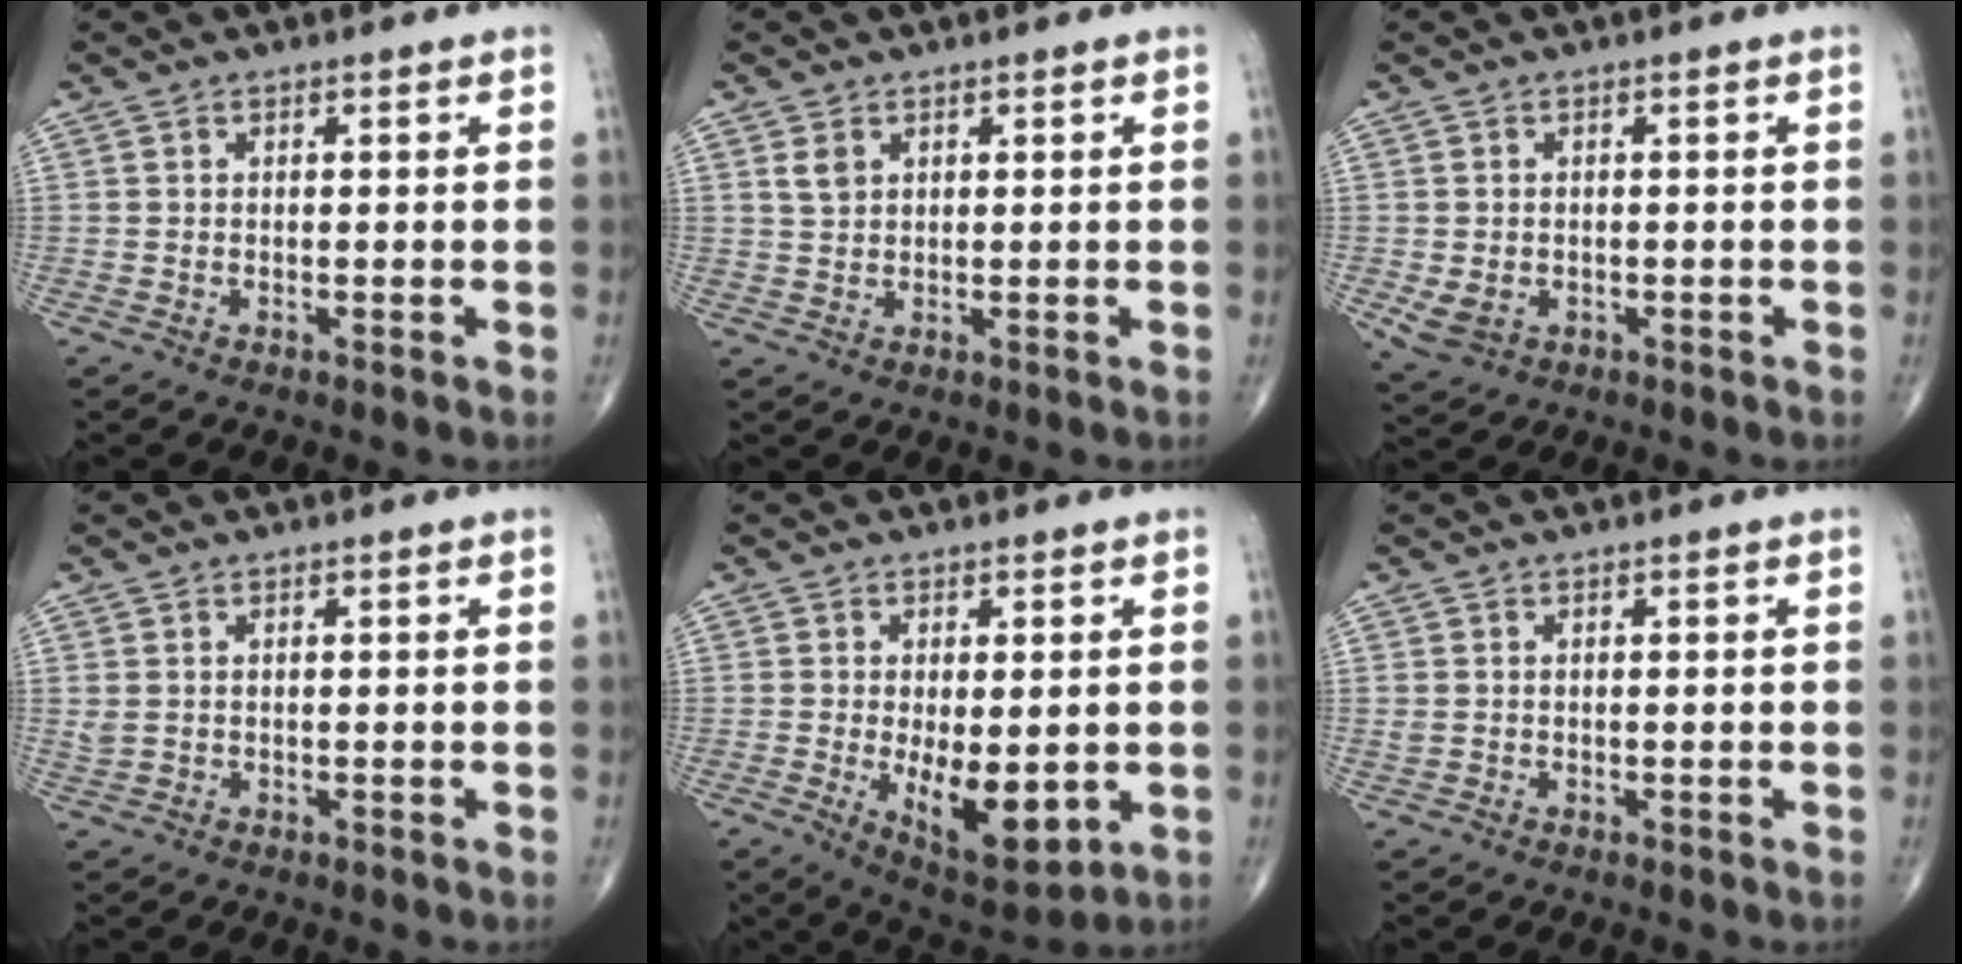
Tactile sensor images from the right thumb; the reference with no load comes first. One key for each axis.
{"total": 2.5, "fx": 1.2, "fy": 1.8, "fz": 1.4, "tx": -0.021, "ty": -0.003, "tz": 0.027}
{"total": 3.9, "fx": -0.8, "fy": 3.1, "fz": 2.2, "tx": -0.042, "ty": -0.001, "tz": -0.003}
{"total": 1.4, "fx": 0.4, "fy": 1.0, "fz": 1.0, "tx": -0.027, "ty": 0.005, "tz": 0.013}
{"total": 11.0, "fx": -1.8, "fy": 5.0, "fz": 9.7, "tx": -0.131, "ty": -0.020, "tz": -0.014}
{"total": 0.9, "fx": 0.1, "fy": 0.7, "fz": 0.5, "tx": -0.013, "ty": 0.003, "tz": 0.004}